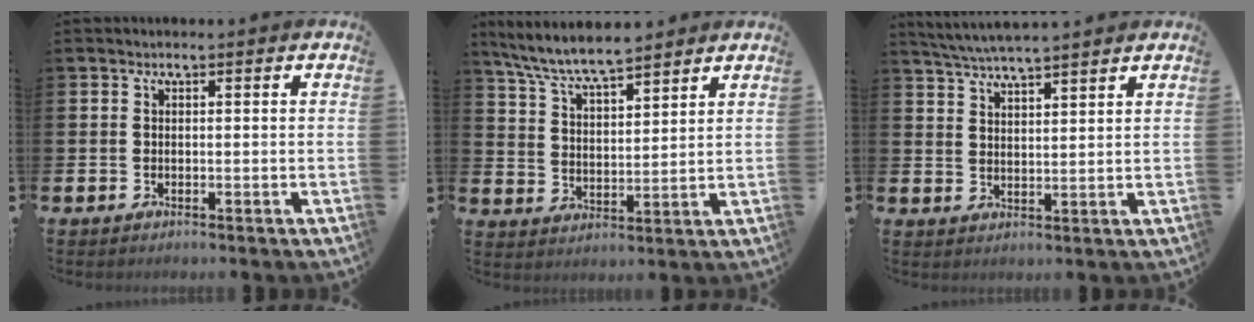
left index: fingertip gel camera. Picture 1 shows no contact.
{"total": 7.1, "force": [6.7, 0.9, 2.2], "torque": [-0.073, -0.029, 0.120]}
{"total": 4.6, "force": [4.5, -0.2, 1.0], "torque": [-0.041, -0.017, 0.083]}